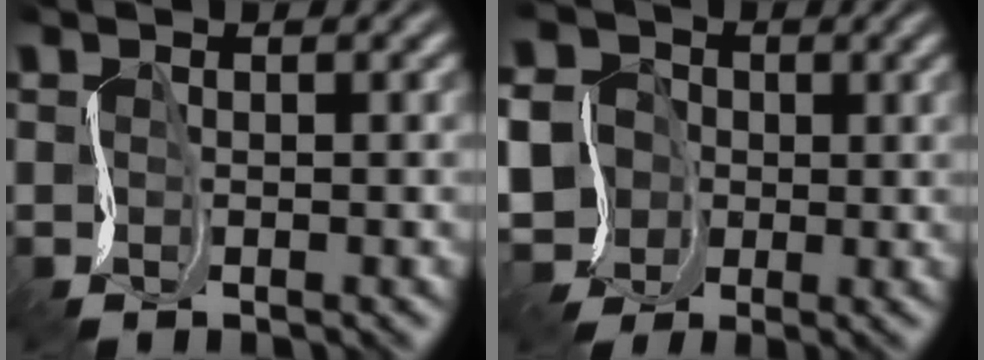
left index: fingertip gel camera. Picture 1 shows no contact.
{"total": 9.7, "force": [-3.4, 8.6, 2.9], "torque": [-0.079, -0.014, -0.101]}